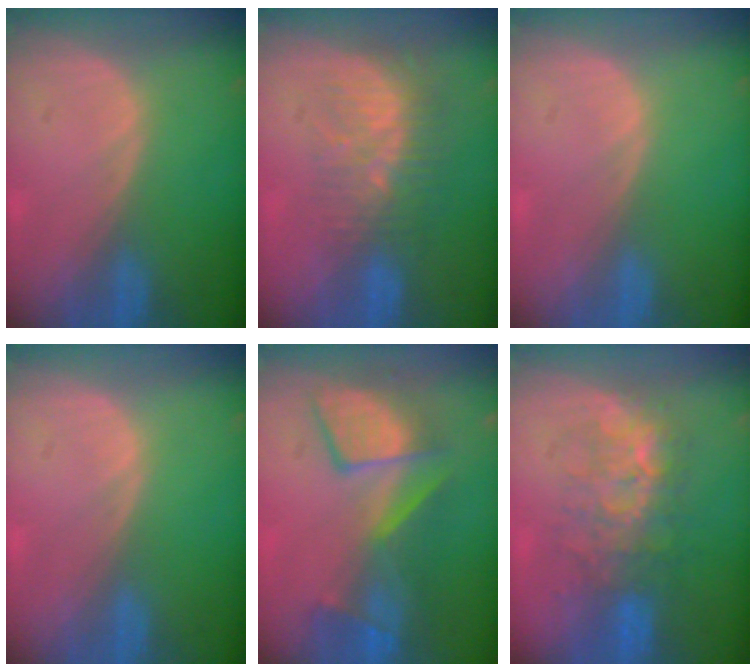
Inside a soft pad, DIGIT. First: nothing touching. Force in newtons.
{"total": 9.0, "press": 7.5, "slide": 5.0}
{"total": 0.0}
{"total": 0.0}
{"total": 9.1, "press": 9.0, "slide": 1.2}
{"total": 7.8, "press": 7.7, "slide": 1.4}